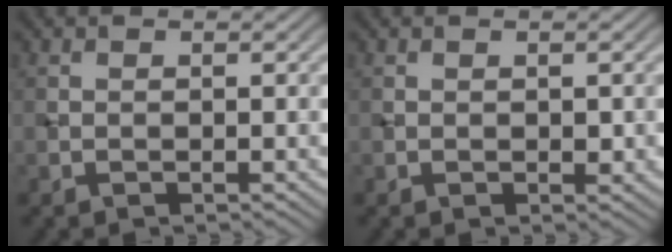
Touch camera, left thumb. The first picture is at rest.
{"total": 1.0, "force": [0.0, 0.5, 0.9], "torque": [-0.011, -0.002, 0.001]}